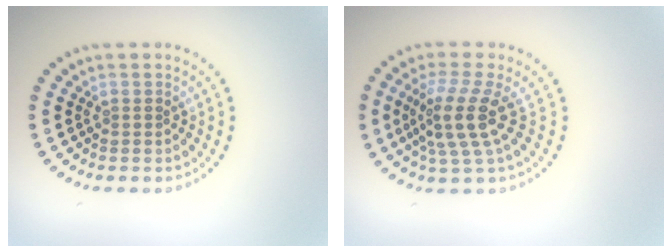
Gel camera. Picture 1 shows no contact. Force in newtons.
{"total": 4.1, "press": 3.1, "slide": 2.7}